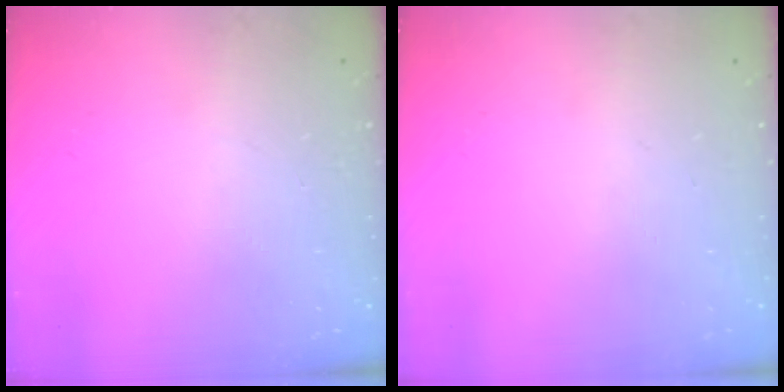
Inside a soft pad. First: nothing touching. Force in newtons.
{"total": 0.0}